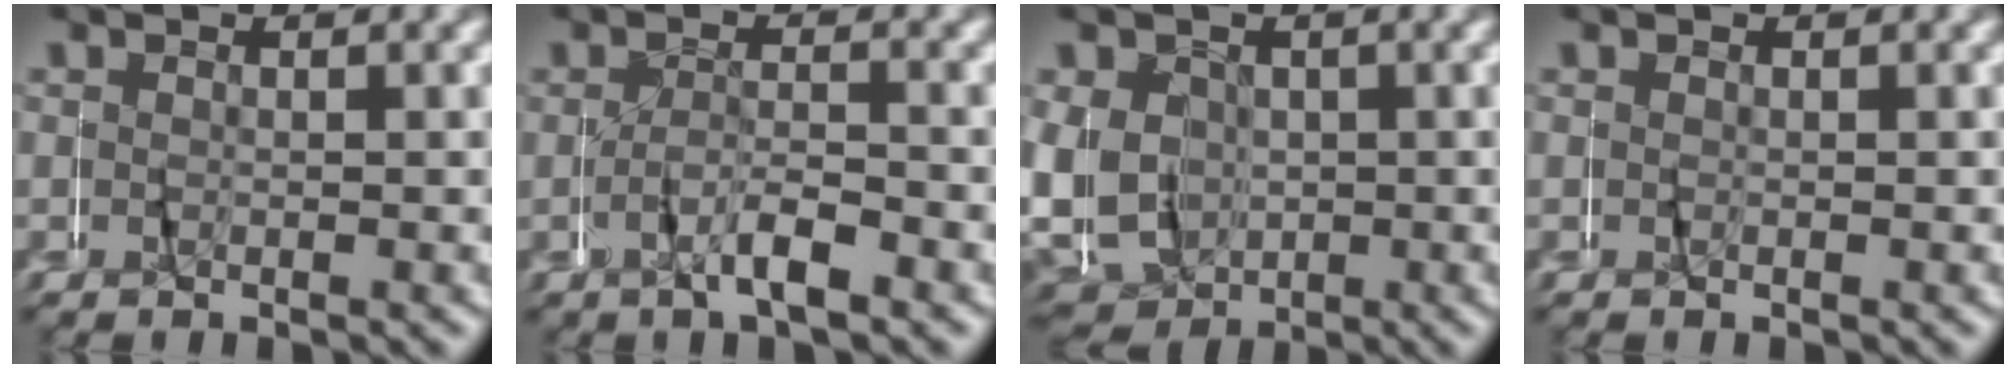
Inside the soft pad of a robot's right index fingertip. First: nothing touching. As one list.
[{"total": 2.9, "force": [-1.7, 1.1, 2.1], "torque": [-0.049, 0.004, -0.032]}, {"total": 11.2, "force": [-0.9, 10.5, 3.7], "torque": [-0.105, -0.042, -0.005]}, {"total": 0.0}]